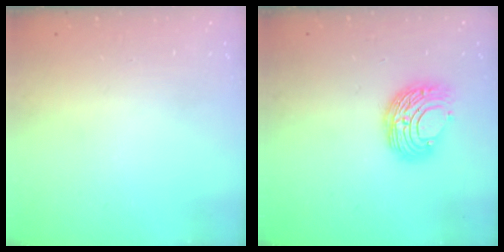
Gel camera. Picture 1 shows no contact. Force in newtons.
{"total": 9.1, "press": 9.1, "slide": 0.4}